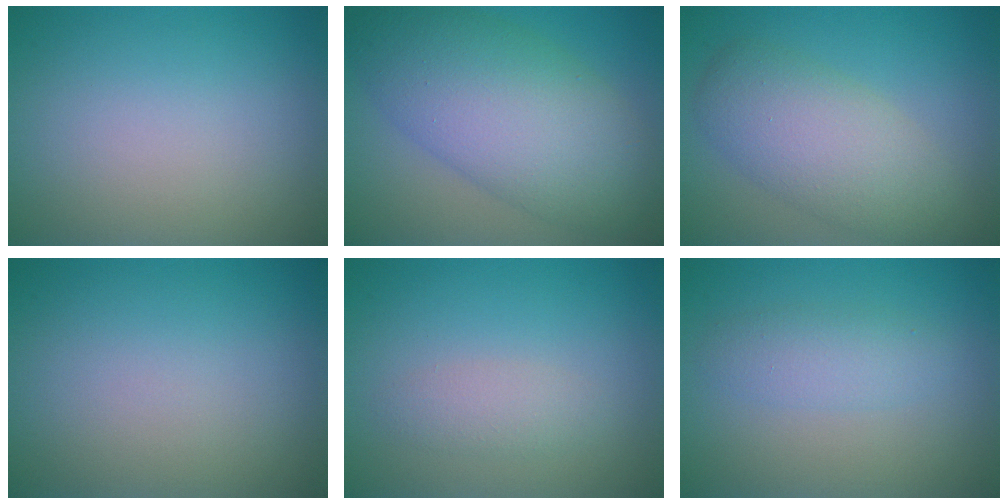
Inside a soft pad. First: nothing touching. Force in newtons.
{"total": 10.4, "press": 10.4, "slide": 0.2}
{"total": 5.9, "press": 5.9, "slide": 0.4}
{"total": 0.0}
{"total": 1.6, "press": 1.6, "slide": 0.2}
{"total": 2.3, "press": 2.3, "slide": 0.1}